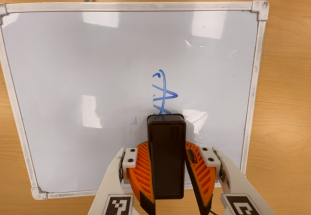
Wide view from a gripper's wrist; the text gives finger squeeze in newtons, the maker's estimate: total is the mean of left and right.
{"total": 8.1, "left": 8.5, "right": 7.8}